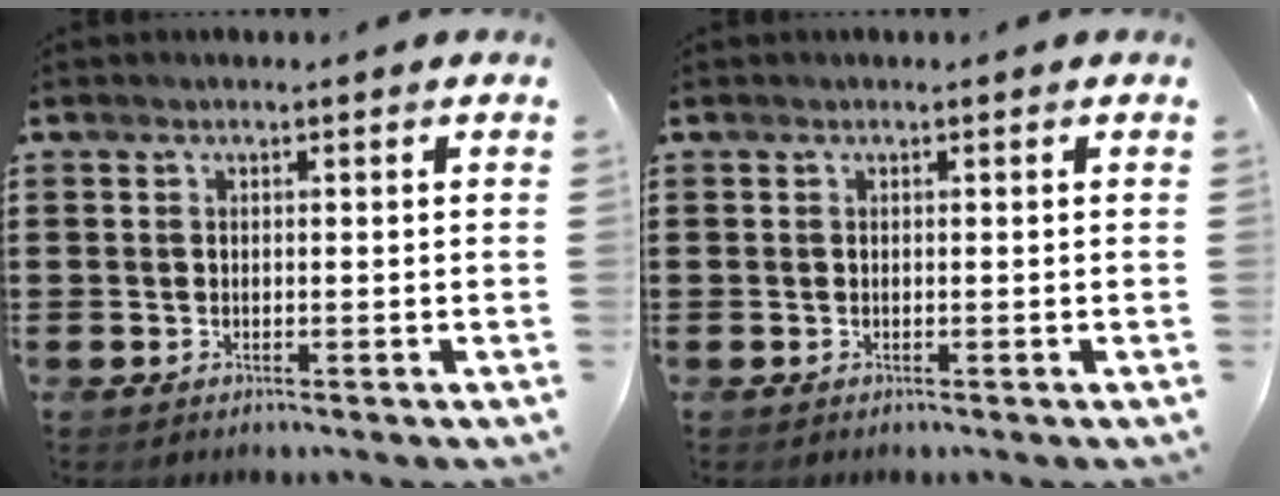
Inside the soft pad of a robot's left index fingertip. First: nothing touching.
{"total": 0.0}